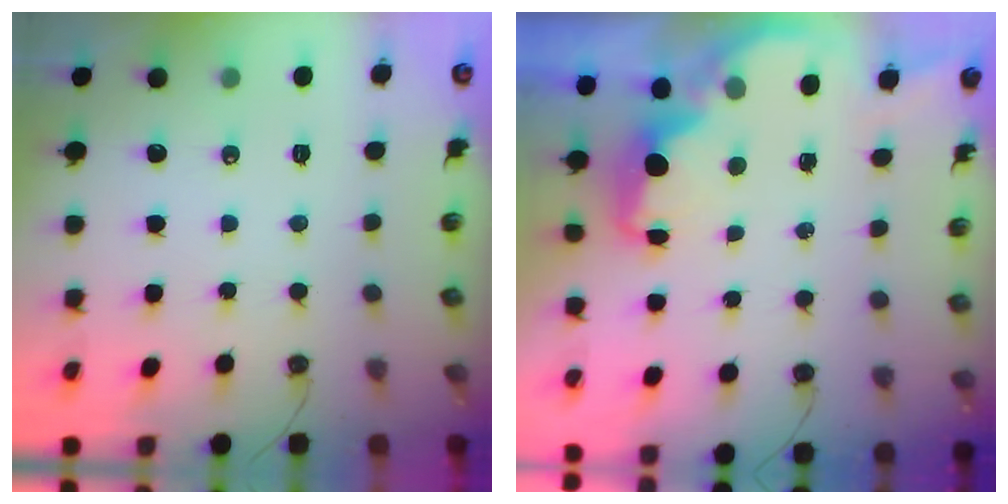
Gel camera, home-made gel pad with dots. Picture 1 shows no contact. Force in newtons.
{"total": 2.2, "press": 2.0, "slide": 0.8}